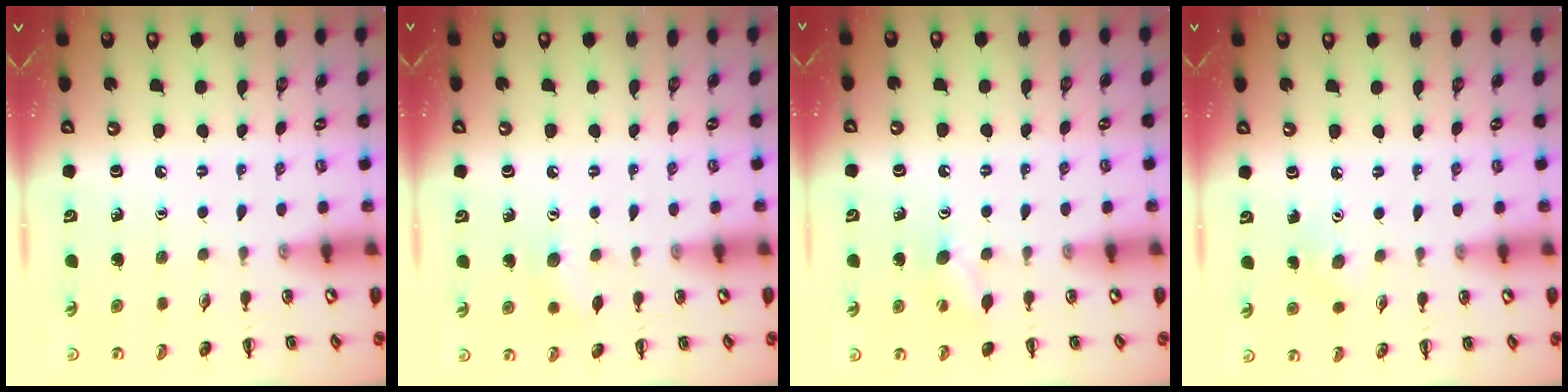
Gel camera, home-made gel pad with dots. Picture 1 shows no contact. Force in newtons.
{"total": 5.6, "press": 5.5, "slide": 1.4}
{"total": 5.3, "press": 5.1, "slide": 1.3}
{"total": 5.2, "press": 5.0, "slide": 1.3}